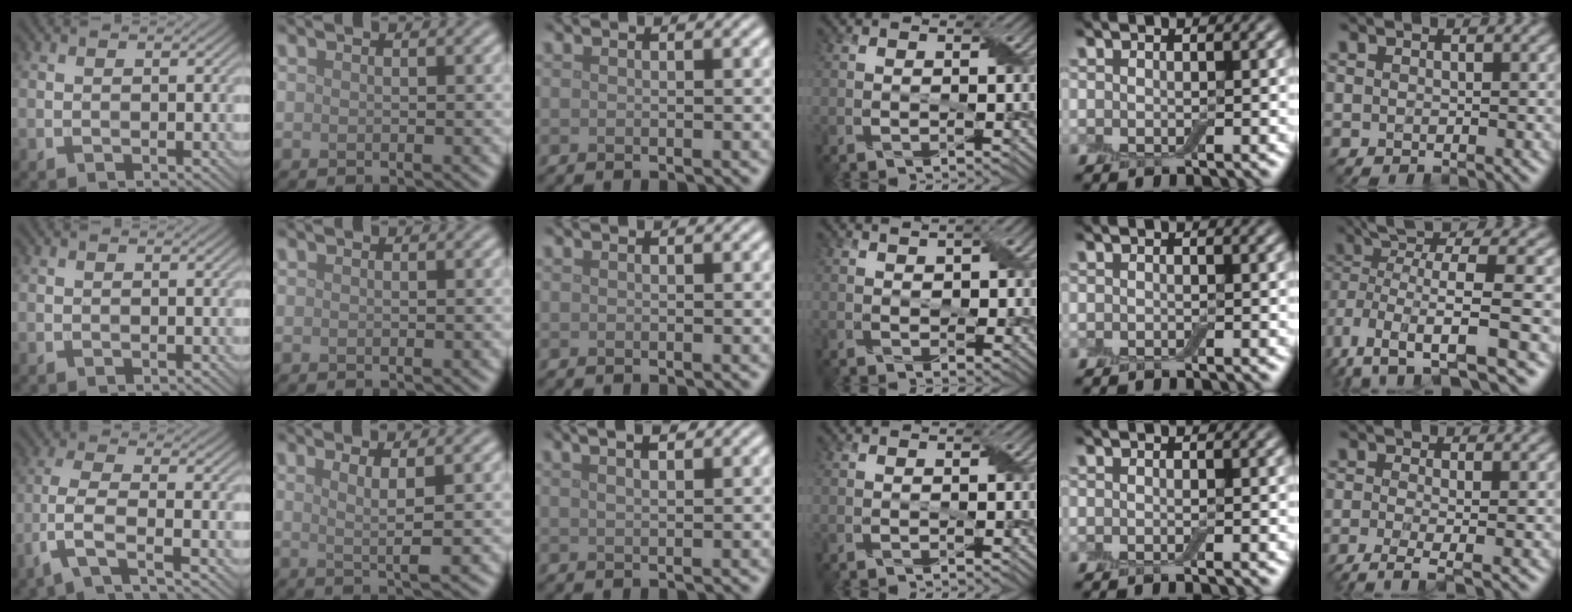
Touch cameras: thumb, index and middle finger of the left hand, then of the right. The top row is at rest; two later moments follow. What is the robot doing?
{"motion": "peel", "object": "bubble wrap"}